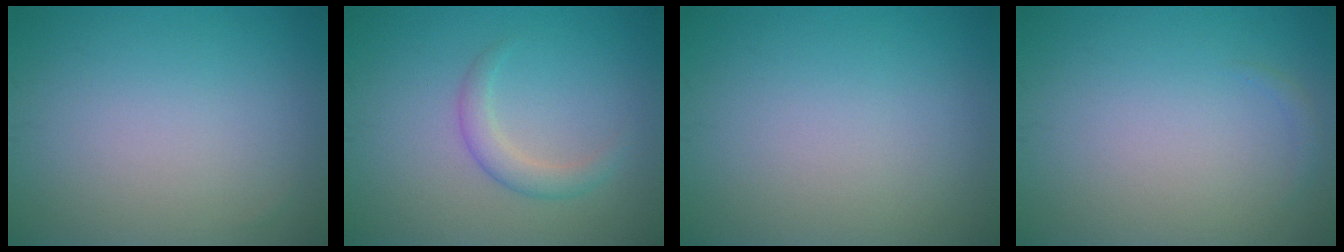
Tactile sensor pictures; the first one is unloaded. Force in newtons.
{"total": 2.0, "press": 2.0, "slide": 0.1}
{"total": 0.0}
{"total": 0.5, "press": 0.5, "slide": 0.1}